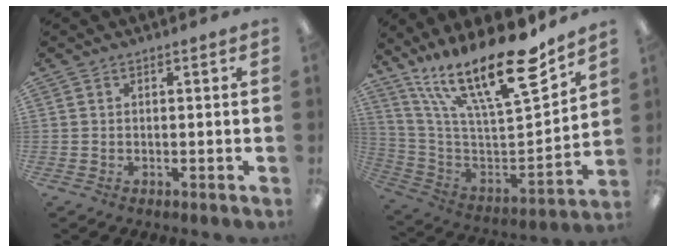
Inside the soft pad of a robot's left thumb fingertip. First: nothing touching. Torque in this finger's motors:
{"motor_torque": [0.45, 0.36, 1.17, -1.60, 0.51]}